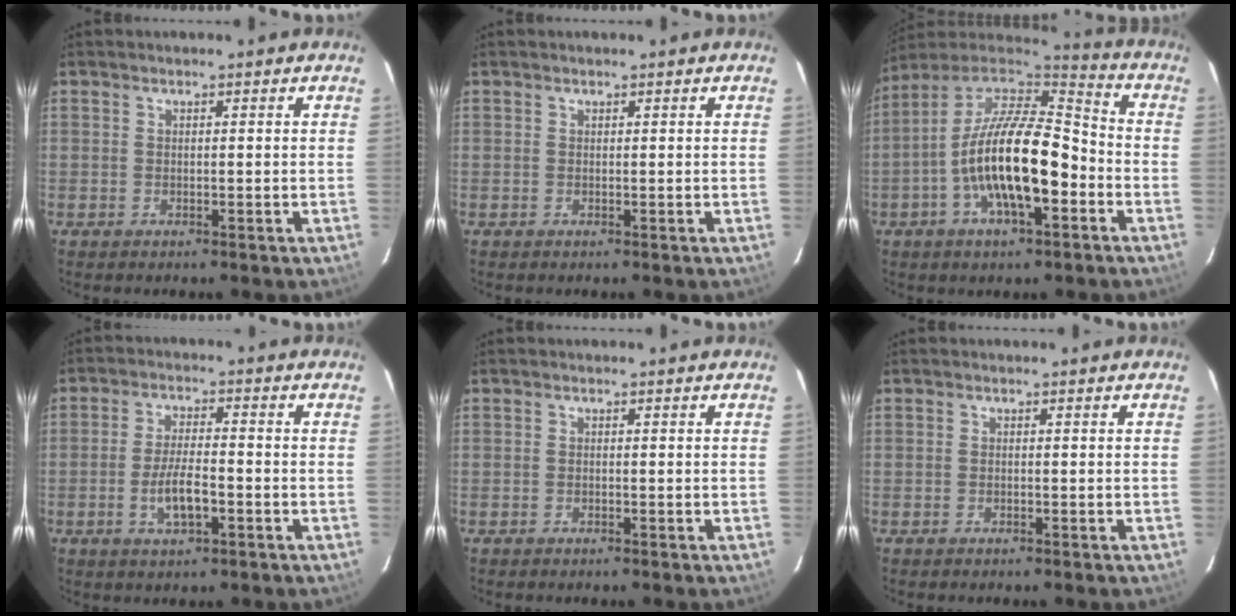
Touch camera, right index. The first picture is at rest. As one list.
[{"total": 0.0}, {"total": 18.8, "force": [-5.5, 6.9, 16.5], "torque": [-0.312, 0.002, -0.108]}, {"total": 6.4, "force": [-2.4, 2.0, 5.5], "torque": [-0.112, 0.000, -0.043]}, {"total": 0.0}, {"total": 0.0}]